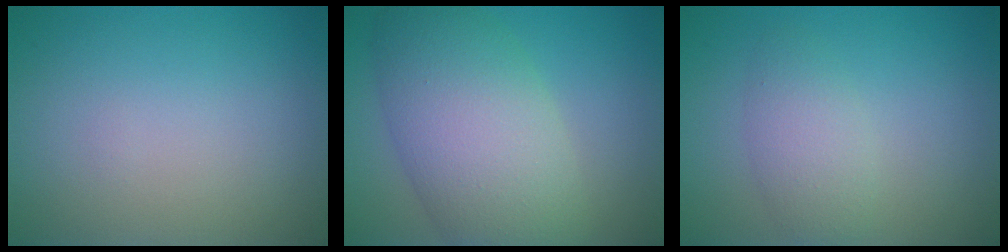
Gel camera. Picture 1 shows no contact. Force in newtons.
{"total": 9.5, "press": 9.4, "slide": 0.6}
{"total": 2.7, "press": 2.7, "slide": 0.1}